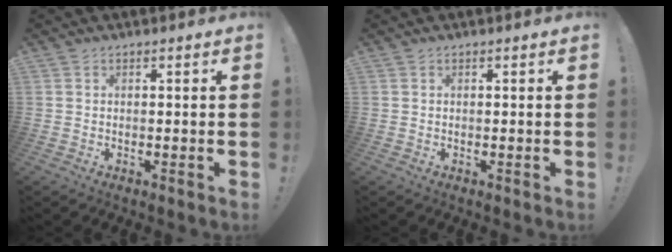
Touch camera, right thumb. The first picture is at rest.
{"total": 0.0}